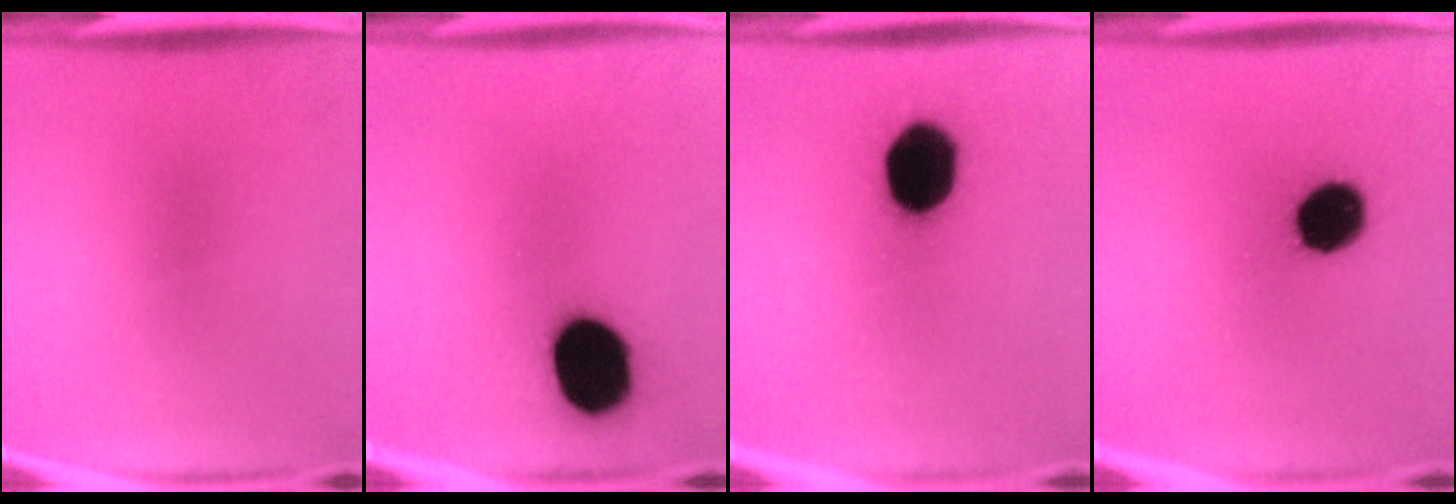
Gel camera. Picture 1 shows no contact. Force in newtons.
{"total": 17.3}
{"total": 19.2}
{"total": 13.0}